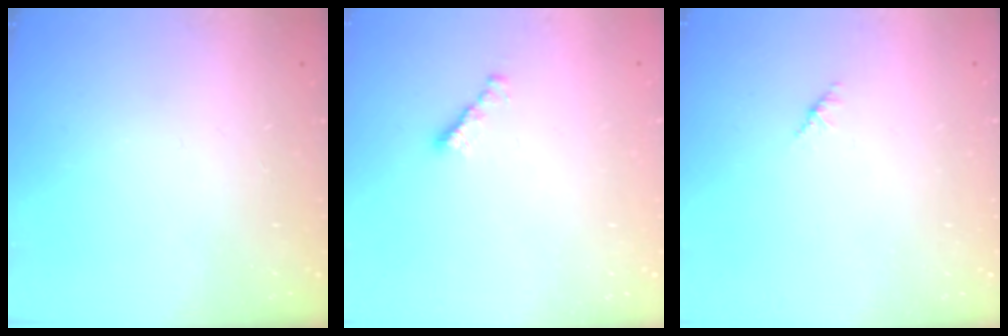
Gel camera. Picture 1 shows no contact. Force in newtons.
{"total": 2.5, "press": 2.5, "slide": 0.5}
{"total": 1.4, "press": 1.3, "slide": 0.4}